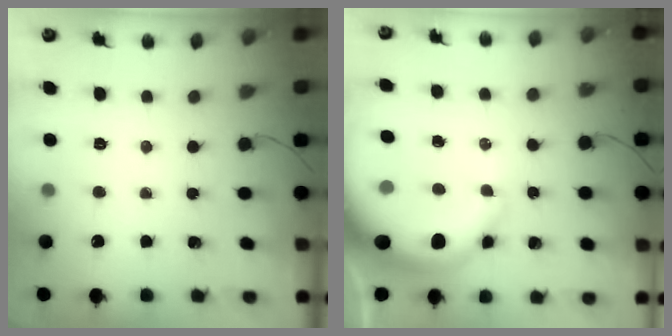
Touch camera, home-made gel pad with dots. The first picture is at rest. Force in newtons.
{"total": 12.8, "press": 12.3, "slide": 3.4}